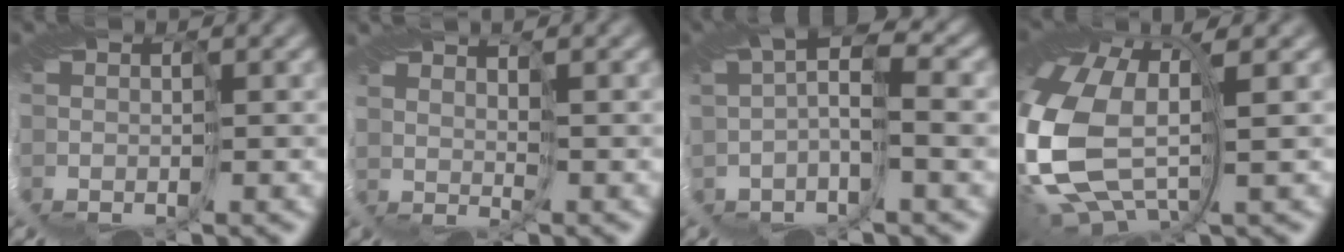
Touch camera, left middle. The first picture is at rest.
{"total": 2.7, "force": [2.1, -1.3, -1.1], "torque": [0.009, 0.000, 0.039]}
{"total": 2.9, "force": [0.2, 0.3, 2.8], "torque": [-0.049, 0.013, -0.004]}
{"total": 12.7, "force": [0.2, 7.3, 10.4], "torque": [-0.268, -0.023, 0.013]}